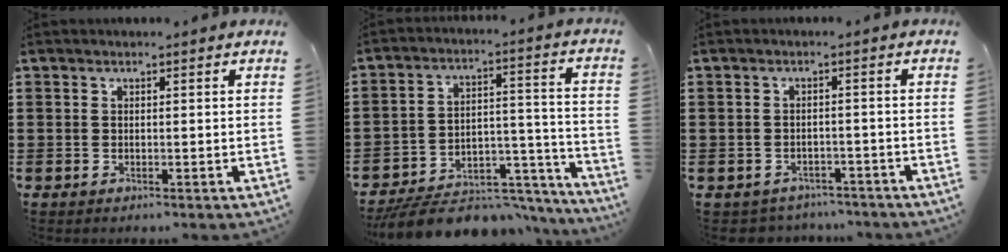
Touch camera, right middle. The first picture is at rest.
{"total": 8.4, "force": [-7.6, 2.6, 2.2], "torque": [-0.028, 0.024, -0.142]}
{"total": 2.0, "force": [-1.9, 0.6, -0.2], "torque": [-0.005, 0.000, -0.043]}